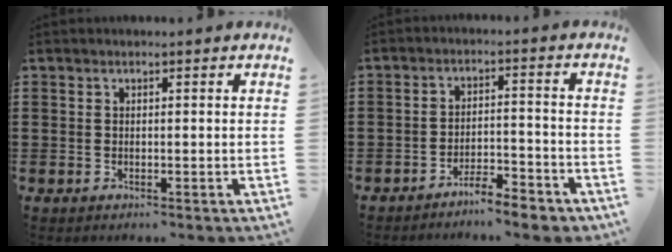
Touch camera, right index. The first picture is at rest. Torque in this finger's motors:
{"motor_torque": [1.08, 1.06, 0.36, 0.02]}